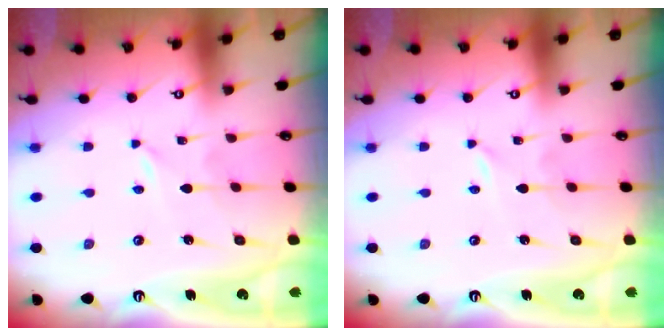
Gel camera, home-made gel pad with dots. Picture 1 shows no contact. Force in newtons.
{"total": 0.0}